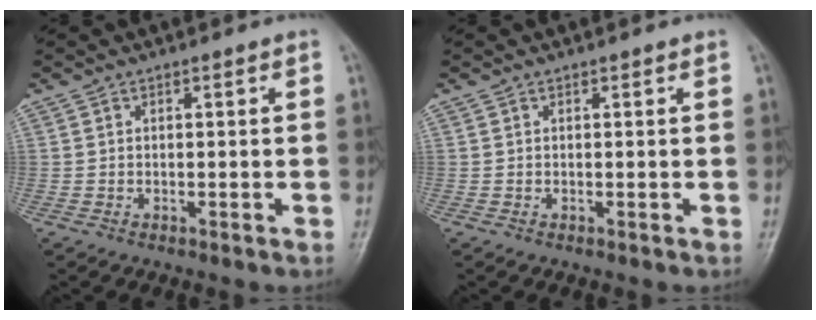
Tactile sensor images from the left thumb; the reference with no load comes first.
{"total": 0.0}